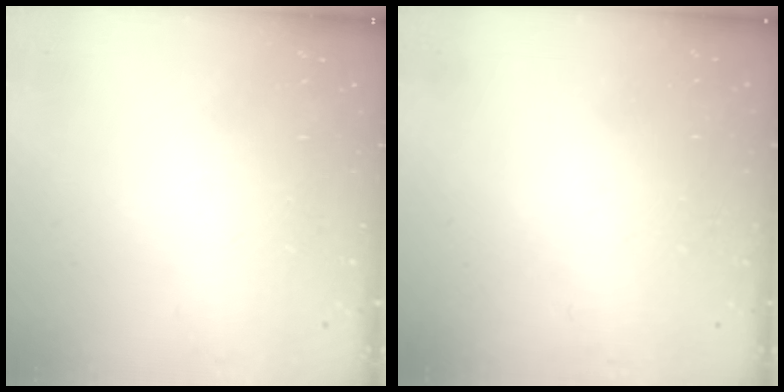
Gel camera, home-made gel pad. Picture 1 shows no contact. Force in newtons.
{"total": 5.1, "press": 5.1, "slide": 0.2}